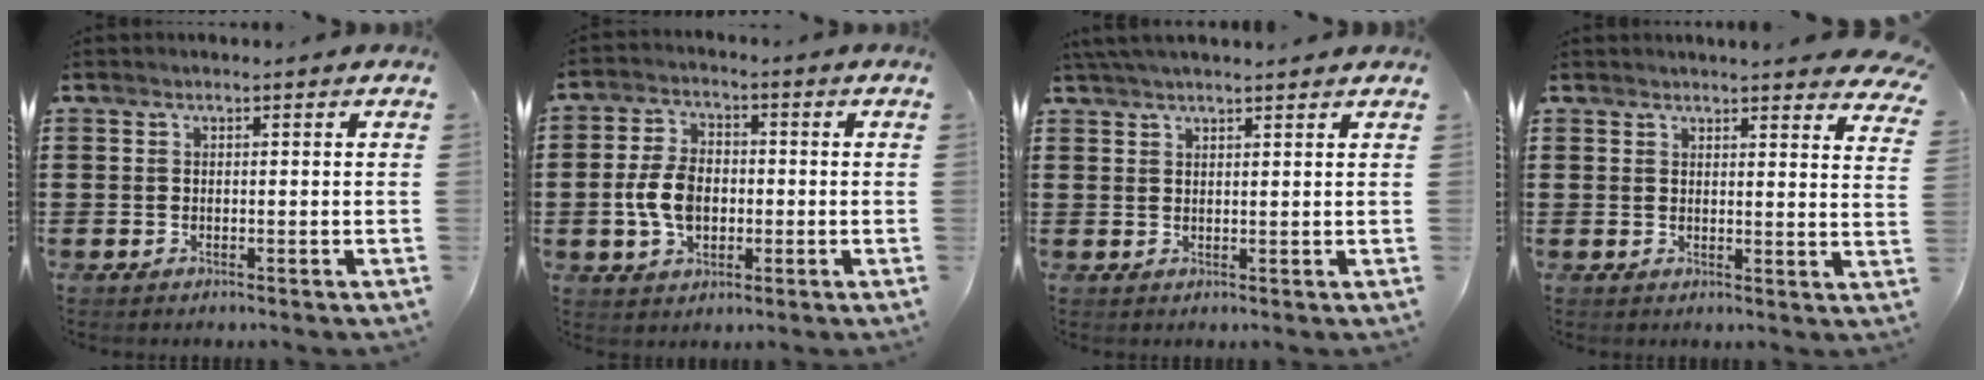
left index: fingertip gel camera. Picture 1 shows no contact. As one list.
[{"total": 7.1, "force": [-1.1, 4.6, 5.2], "torque": [-0.131, 0.002, -0.028]}, {"total": 2.4, "force": [2.3, 0.0, 0.9], "torque": [-0.022, 0.003, 0.043]}, {"total": 3.4, "force": [3.3, -0.1, 0.6], "torque": [-0.015, -0.014, 0.061]}]